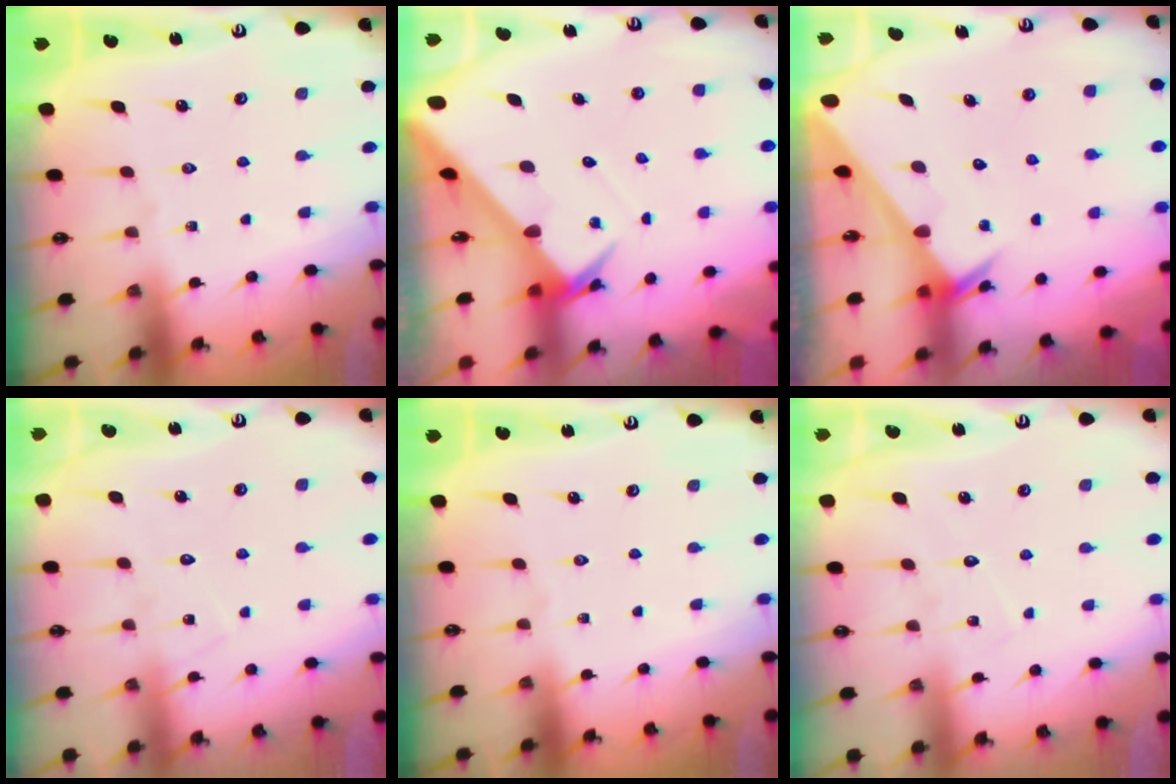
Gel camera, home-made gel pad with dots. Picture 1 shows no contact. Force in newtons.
{"total": 3.9, "press": 3.9, "slide": 0.4}
{"total": 2.4, "press": 2.4, "slide": 0.1}
{"total": 6.4, "press": 6.4, "slide": 0.5}
{"total": 0.0}
{"total": 4.4, "press": 4.4, "slide": 0.3}